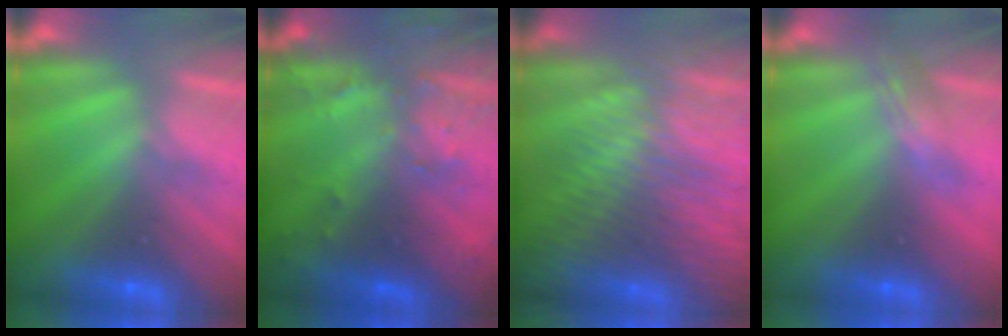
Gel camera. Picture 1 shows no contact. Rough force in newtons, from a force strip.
{"total": 8.8}
{"total": 9.6}
{"total": 2.4}